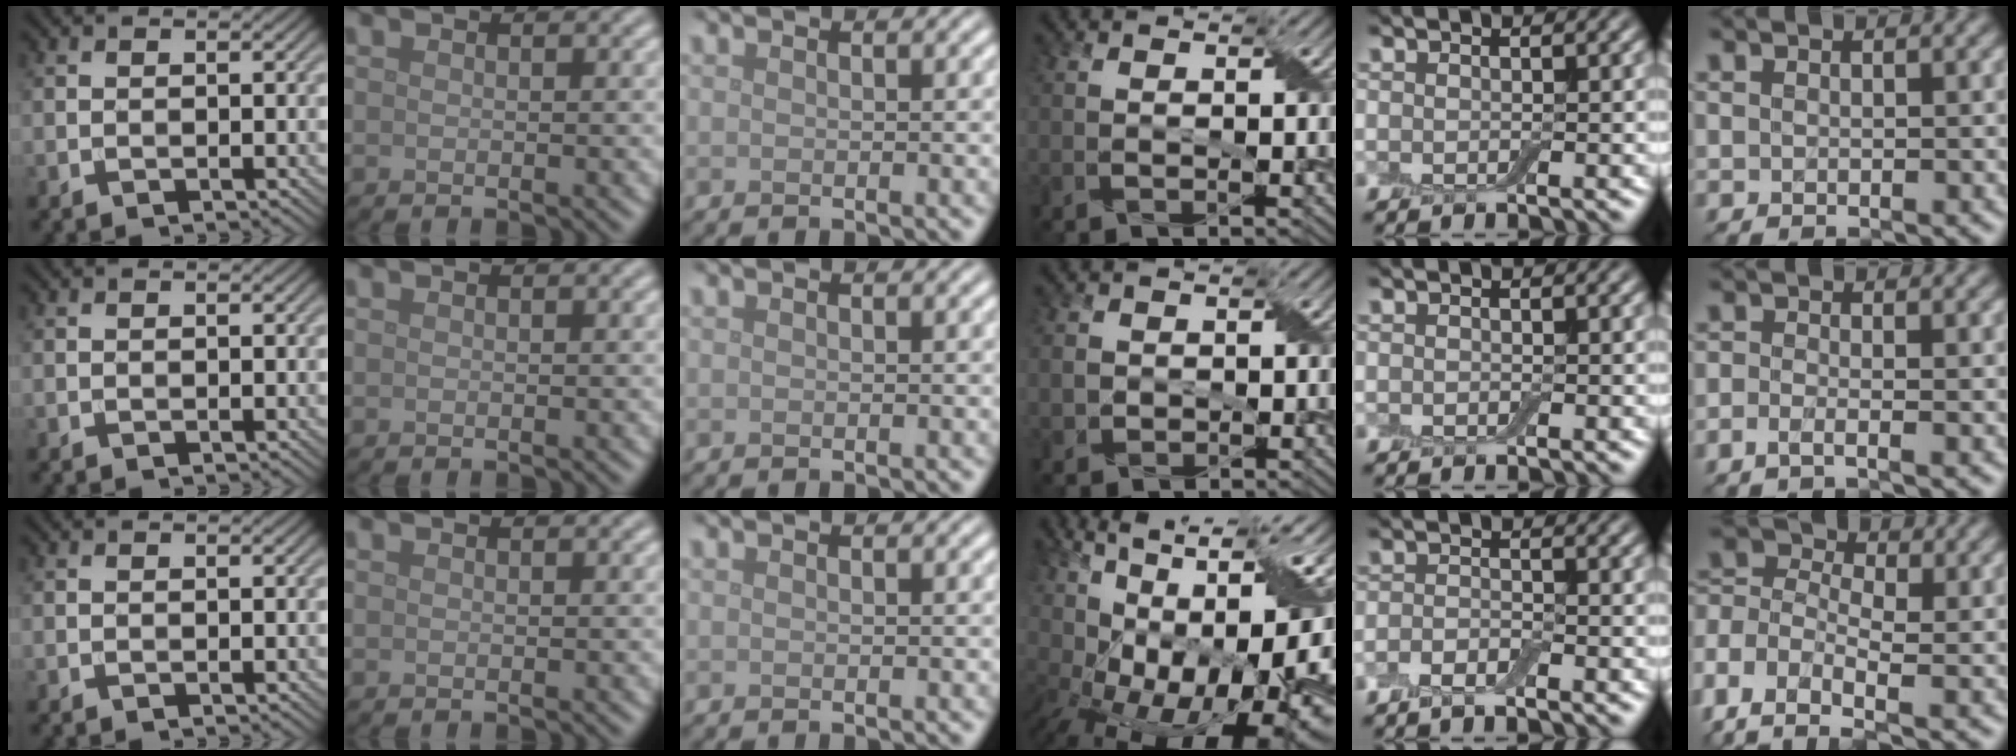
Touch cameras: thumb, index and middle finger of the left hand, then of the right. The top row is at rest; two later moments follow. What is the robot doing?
{"motion": "peel", "object": "bubble wrap"}